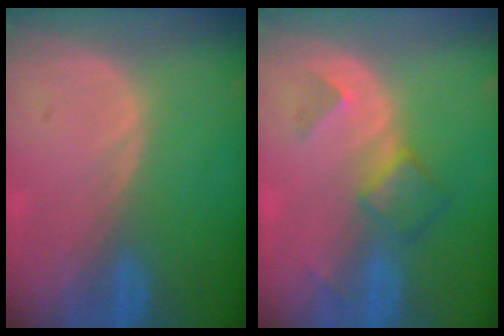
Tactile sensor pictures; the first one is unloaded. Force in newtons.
{"total": 4.9, "press": 4.3, "slide": 2.2}